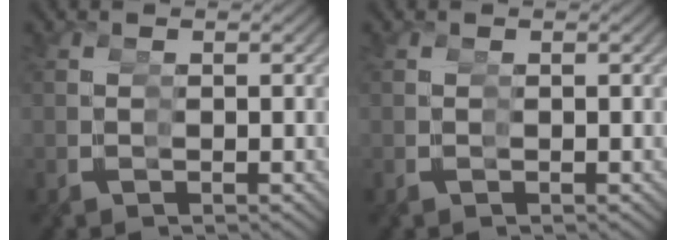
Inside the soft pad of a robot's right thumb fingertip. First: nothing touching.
{"total": 0.0}